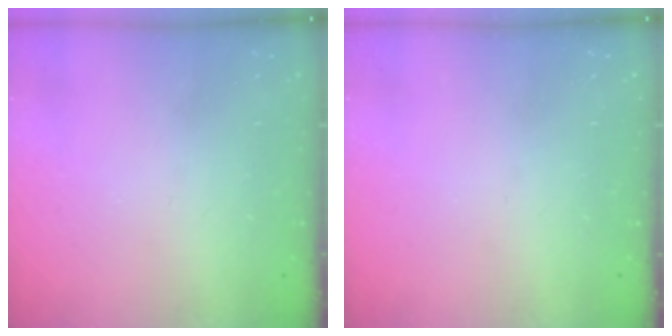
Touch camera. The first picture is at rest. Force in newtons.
{"total": 0.0}